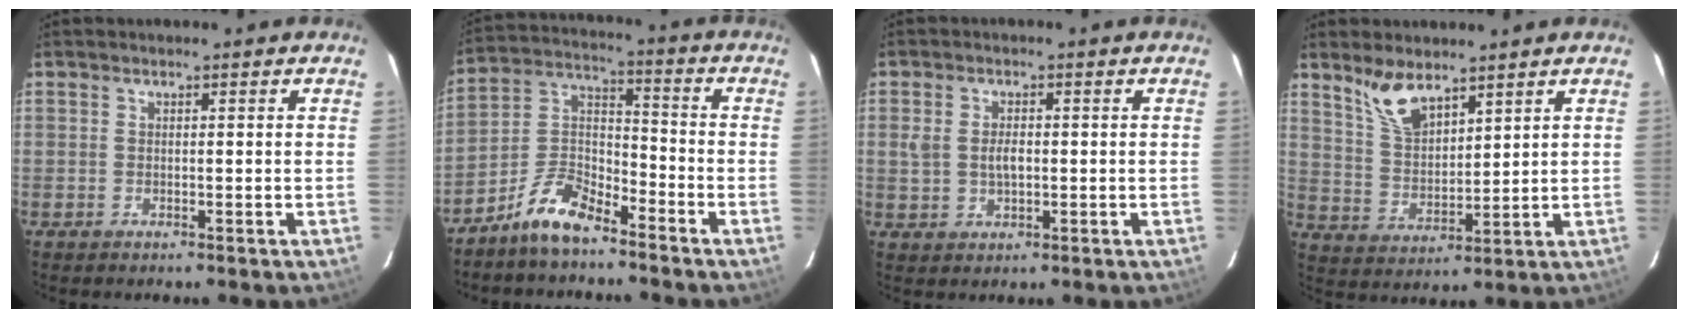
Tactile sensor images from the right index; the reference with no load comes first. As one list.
[{"total": 10.5, "force": [-8.0, 3.6, 5.8], "torque": [-0.133, 0.037, -0.159]}, {"total": 4.1, "force": [0.1, 2.7, 3.2], "torque": [-0.061, 0.004, 0.006]}, {"total": 7.8, "force": [5.8, 3.0, 4.3], "torque": [-0.081, 0.003, 0.124]}]